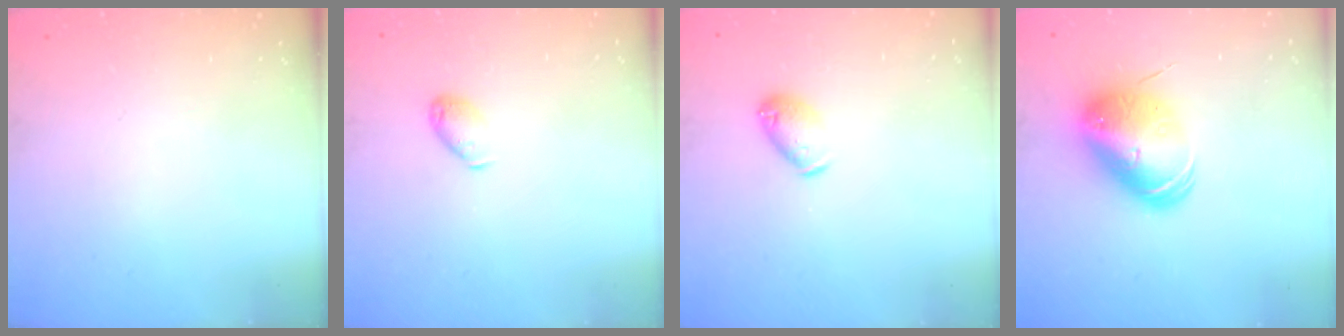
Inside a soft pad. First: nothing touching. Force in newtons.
{"total": 5.1, "press": 5.1, "slide": 0.4}
{"total": 7.3, "press": 7.2, "slide": 1.0}
{"total": 9.3, "press": 9.2, "slide": 1.8}